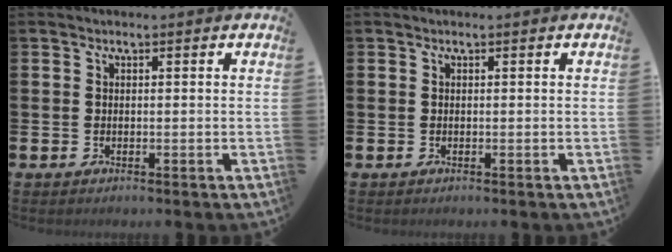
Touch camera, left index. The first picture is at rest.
{"total": 0.0}